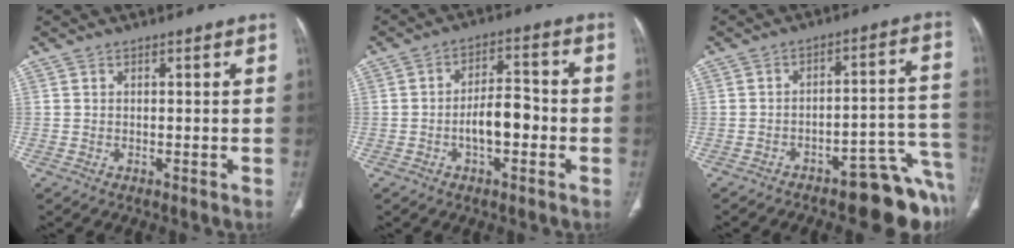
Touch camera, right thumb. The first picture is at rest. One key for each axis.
{"total": 7.6, "fx": -2.0, "fy": 3.8, "fz": 6.3, "tx": -0.097, "ty": 0.028, "tz": -0.037}
{"total": 14.5, "fx": -10.7, "fy": 4.8, "fz": 8.5, "tx": -0.025, "ty": 0.096, "tz": -0.140}